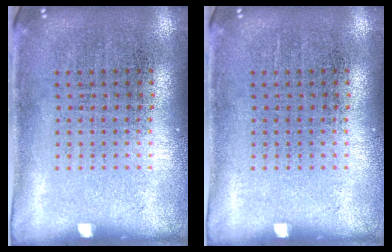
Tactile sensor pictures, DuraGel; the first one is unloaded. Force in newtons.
{"total": 0.0}